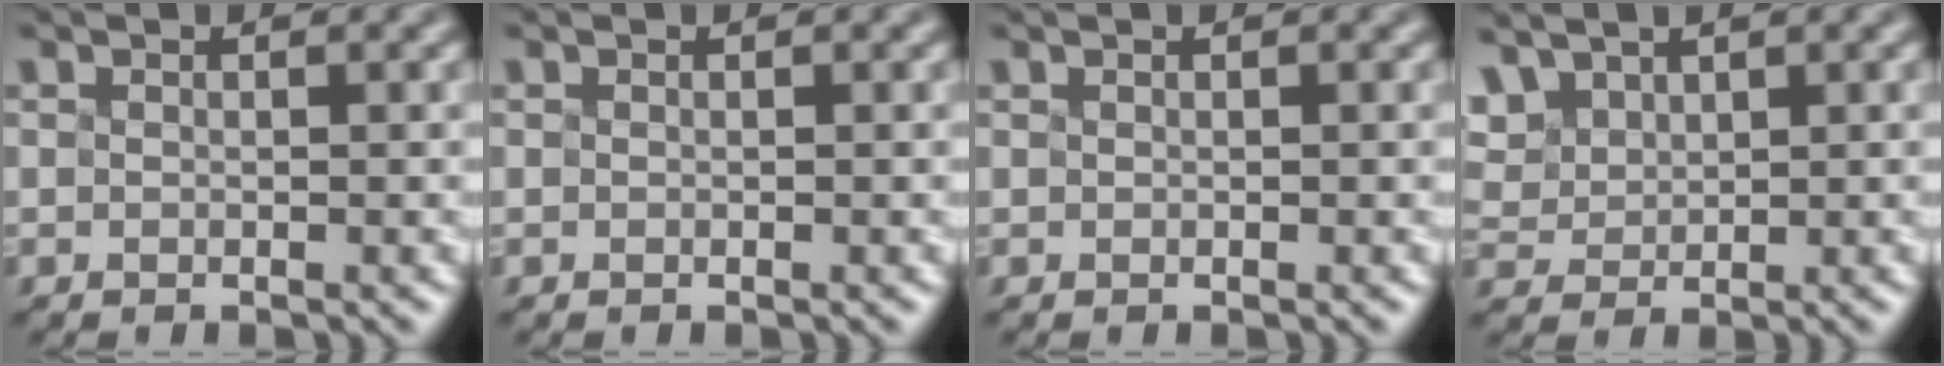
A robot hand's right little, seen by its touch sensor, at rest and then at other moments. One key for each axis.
{"total": 0.0}
{"total": 0.9, "fx": 0.5, "fy": 0.5, "fz": 0.5, "tx": -0.003, "ty": 0.011, "tz": 0.005}
{"total": 2.0, "fx": 1.8, "fy": 0.8, "fz": 0.3, "tx": -0.032, "ty": 0.013, "tz": 0.064}